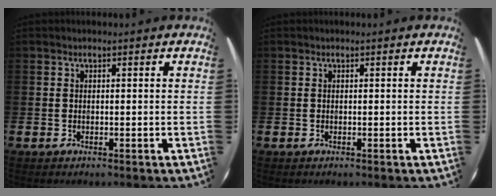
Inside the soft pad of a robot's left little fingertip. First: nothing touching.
{"total": 0.0}